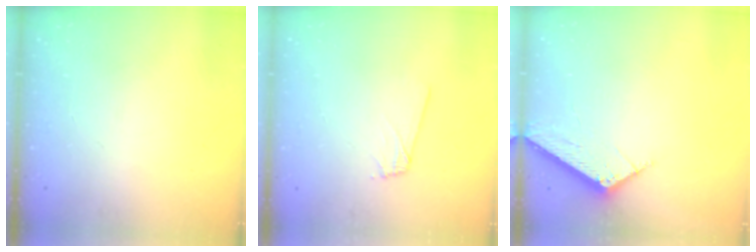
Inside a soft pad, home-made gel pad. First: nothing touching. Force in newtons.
{"total": 5.8, "press": 5.7, "slide": 1.0}
{"total": 5.8, "press": 5.8, "slide": 0.6}